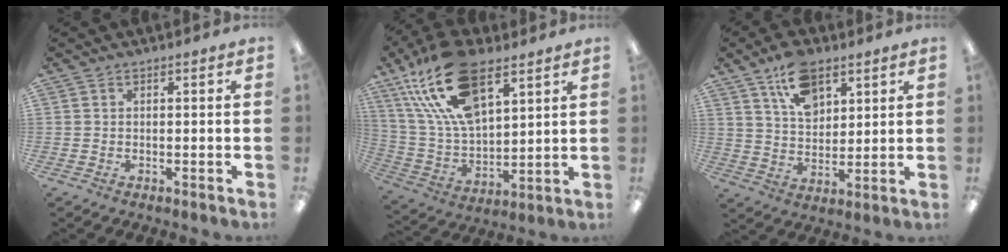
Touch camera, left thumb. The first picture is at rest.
{"total": 22.7, "force": [13.0, 11.4, 14.8], "torque": [-0.307, -0.051, 0.230]}
{"total": 12.0, "force": [7.3, 7.0, 6.5], "torque": [-0.107, -0.025, 0.133]}